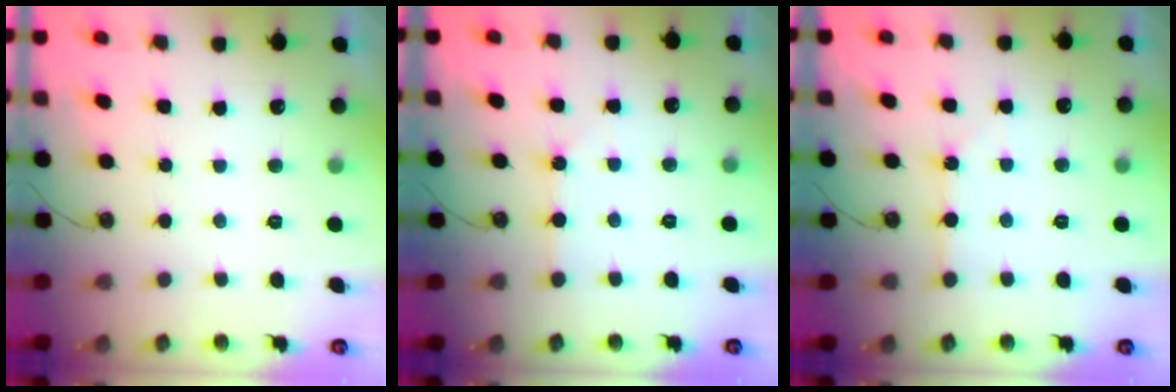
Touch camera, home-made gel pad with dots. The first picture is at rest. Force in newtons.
{"total": 2.3, "press": 2.3, "slide": 0.3}
{"total": 3.9, "press": 3.9, "slide": 0.5}